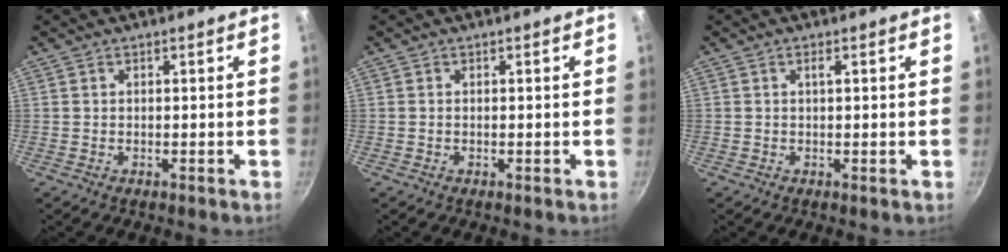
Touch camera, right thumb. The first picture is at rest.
{"total": 0.0}
{"total": 1.3, "force": [0.4, 0.3, 1.2], "torque": [-0.020, -0.001, 0.004]}